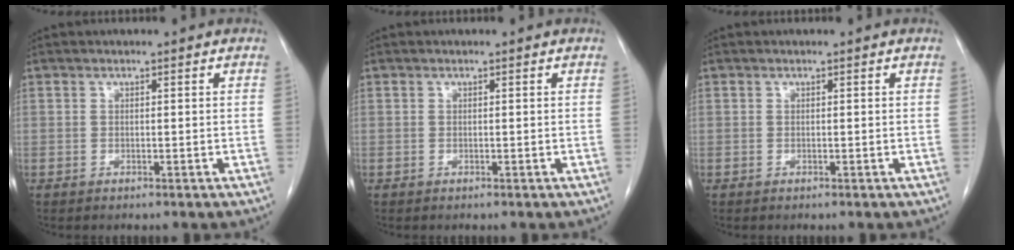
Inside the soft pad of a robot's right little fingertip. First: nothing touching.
{"total": 0.0}
{"total": 0.0}